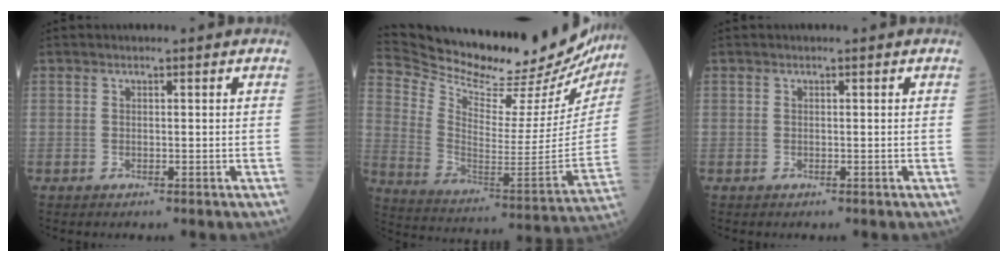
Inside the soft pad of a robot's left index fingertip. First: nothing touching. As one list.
[{"total": 30.9, "force": [28.0, 5.9, 11.8], "torque": [-0.211, -0.087, 0.385]}, {"total": 0.0}]